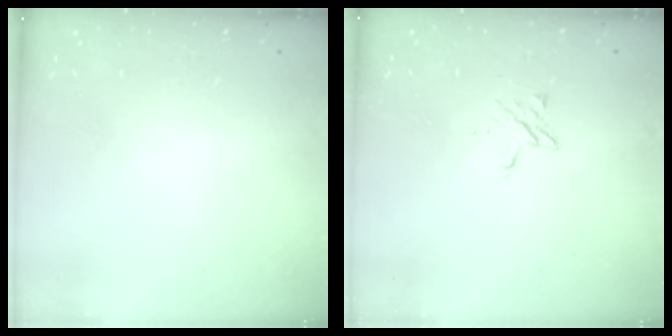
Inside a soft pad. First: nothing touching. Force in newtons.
{"total": 3.1, "press": 3.0, "slide": 0.3}